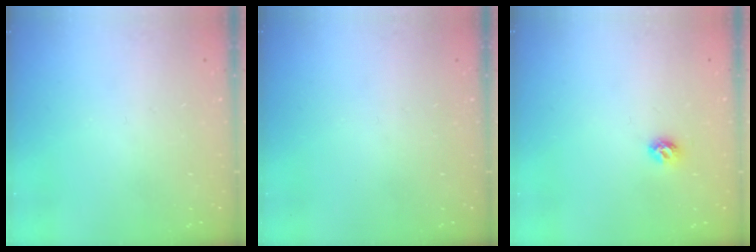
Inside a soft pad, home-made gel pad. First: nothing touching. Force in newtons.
{"total": 0.0}
{"total": 5.9, "press": 5.9, "slide": 0.8}